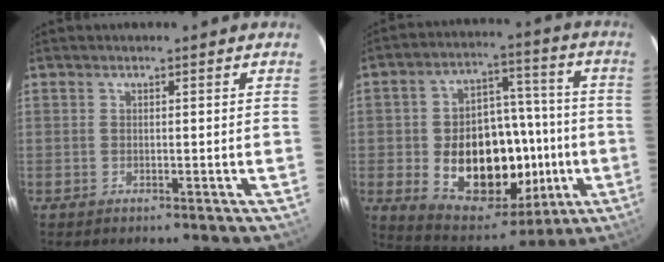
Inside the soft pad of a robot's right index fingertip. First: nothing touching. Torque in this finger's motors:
{"motor_torque": [1.55, -0.49, 1.05, 0.21]}